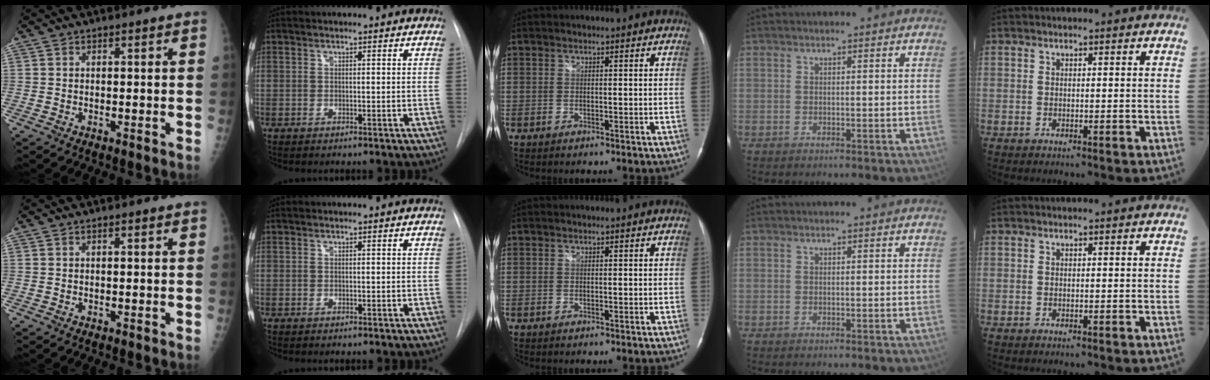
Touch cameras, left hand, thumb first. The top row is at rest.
{}